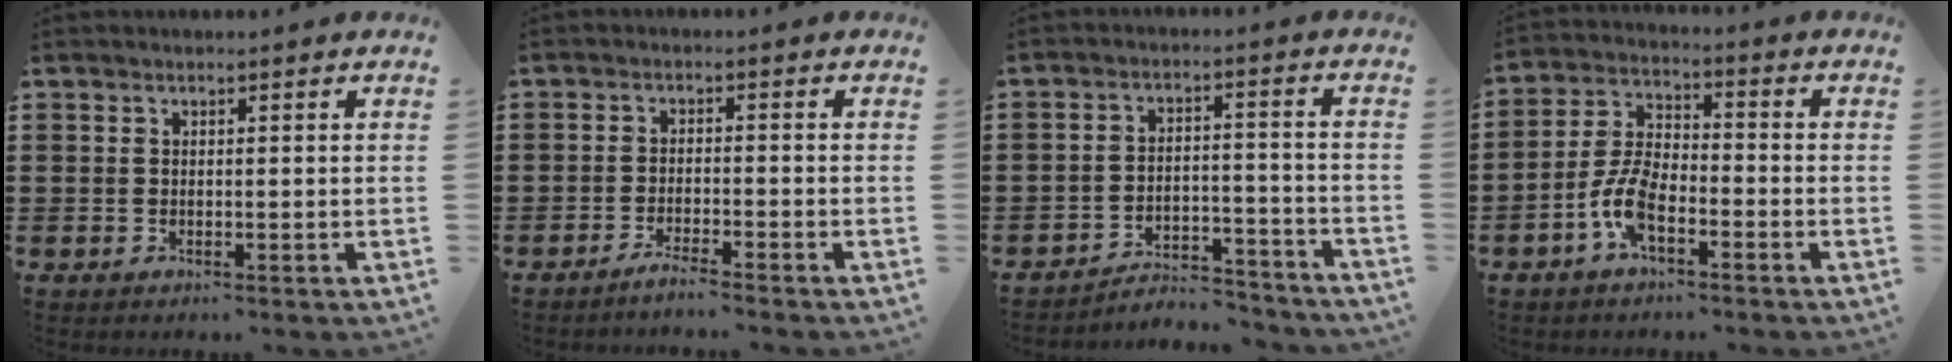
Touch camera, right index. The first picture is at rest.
{"total": 2.2, "force": [-2.1, -0.3, 0.8], "torque": [-0.013, 0.002, -0.039]}
{"total": 4.7, "force": [-4.4, 0.9, 1.1], "torque": [-0.022, 0.009, -0.091]}
{"total": 7.4, "force": [-3.6, 3.0, 5.7], "torque": [-0.144, -0.004, -0.075]}